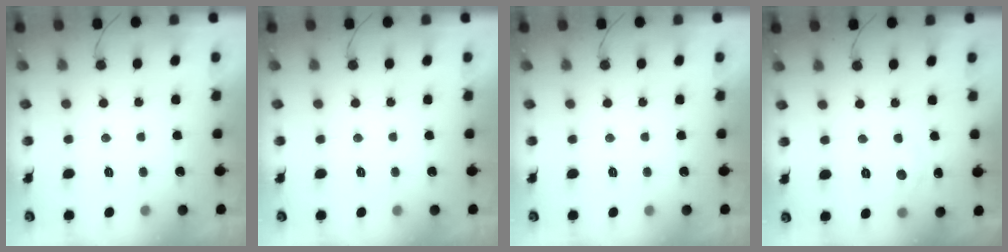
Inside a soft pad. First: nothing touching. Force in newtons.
{"total": 0.0}
{"total": 0.0}
{"total": 4.8, "press": 4.7, "slide": 0.6}